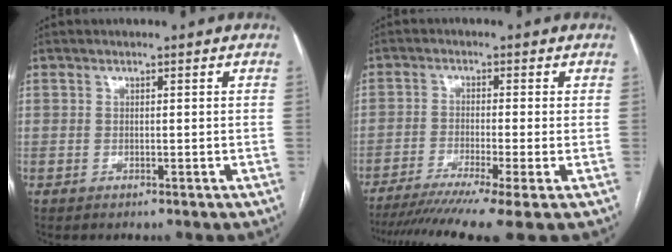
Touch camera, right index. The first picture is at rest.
{"total": 11.9, "force": [-8.9, -1.2, 7.9], "torque": [-0.123, -0.024, -0.138]}